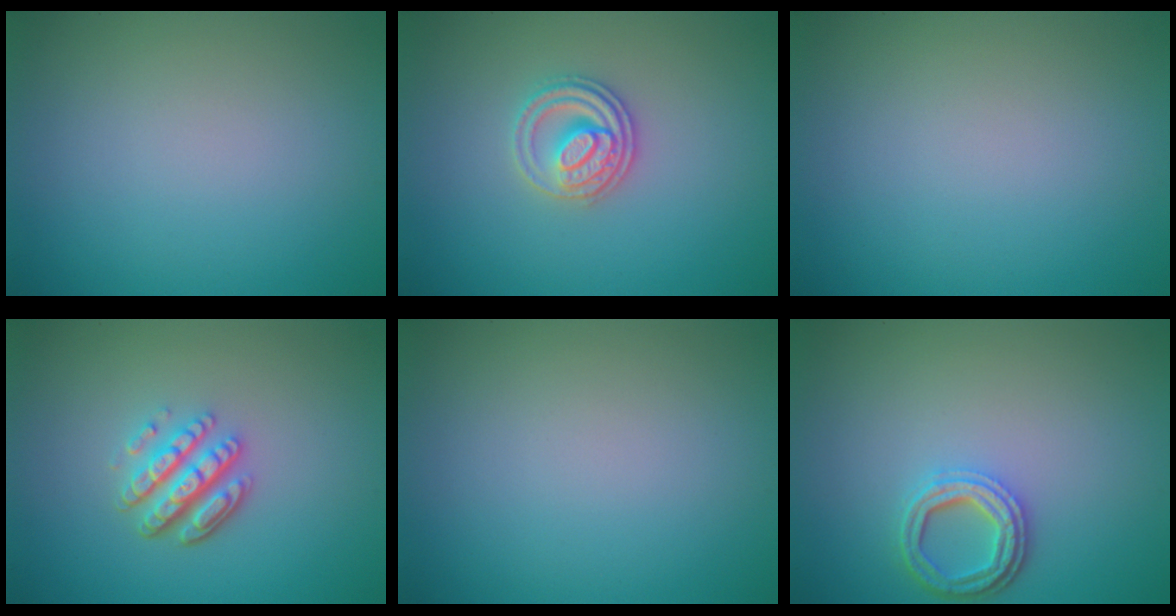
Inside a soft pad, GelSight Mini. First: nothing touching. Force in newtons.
{"total": 2.8, "press": 2.6, "slide": 1.0}
{"total": 0.0}
{"total": 4.3, "press": 3.3, "slide": 2.8}
{"total": 0.0}
{"total": 3.3, "press": 2.7, "slide": 1.9}